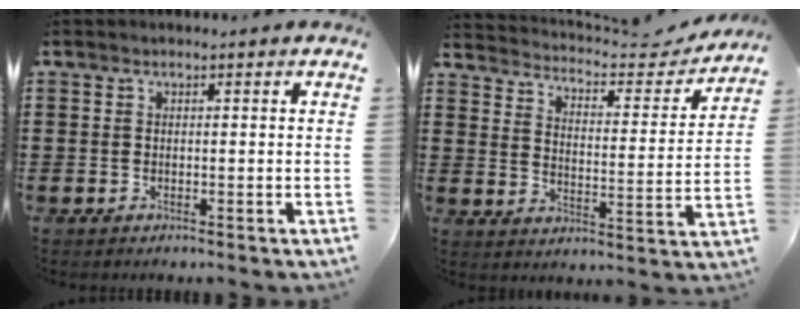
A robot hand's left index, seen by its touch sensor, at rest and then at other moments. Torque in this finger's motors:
{"motor_torque": [1.07, -1.06, 0.05, 0.04]}